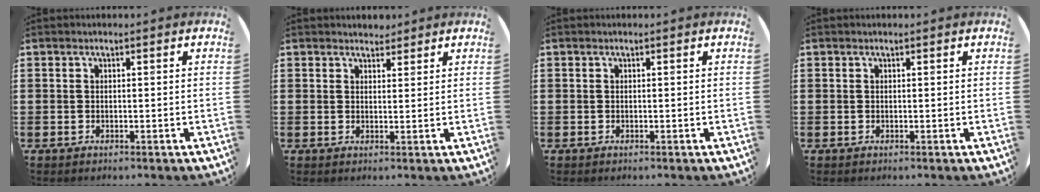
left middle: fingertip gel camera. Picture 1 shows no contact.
{"total": 1.9, "force": [1.8, 0.6, -0.1], "torque": [0.000, 0.004, 0.035]}
{"total": 0.0}
{"total": 0.0}